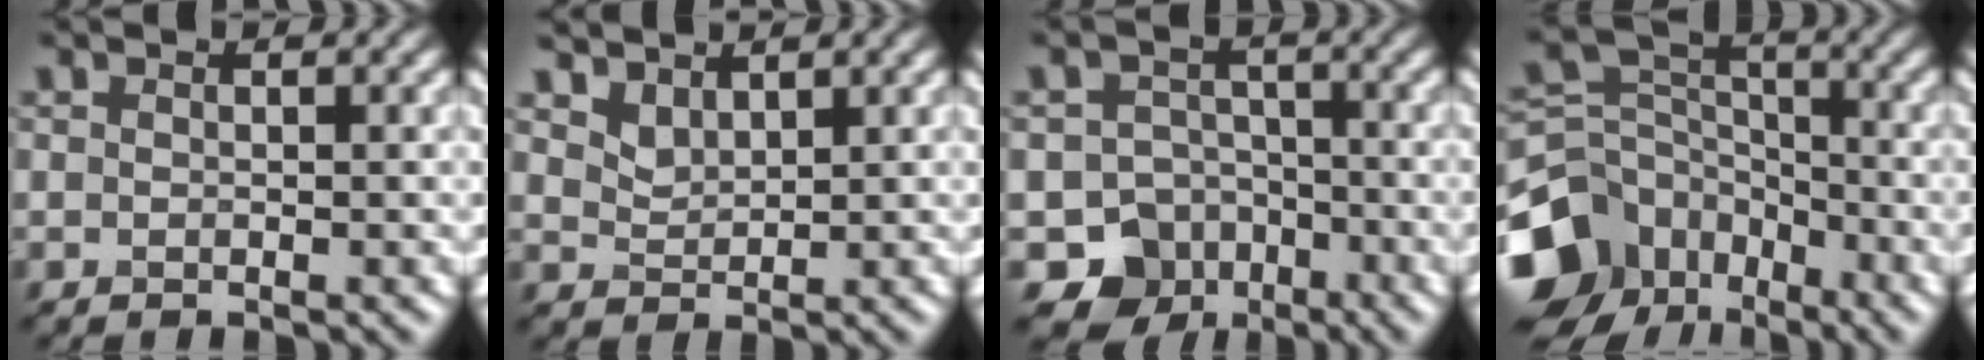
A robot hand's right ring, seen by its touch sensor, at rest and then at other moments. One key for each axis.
{"total": 2.6, "fx": 2.2, "fy": 1.1, "fz": 0.7, "tx": -0.024, "ty": -0.009, "tz": 0.056}
{"total": 6.8, "fx": -3.8, "fy": 5.4, "fz": 1.3, "tx": 0.001, "ty": -0.007, "tz": -0.065}
{"total": 11.7, "fx": -6.9, "fy": 8.5, "fz": 4.3, "tx": -0.118, "ty": -0.014, "tz": -0.121}